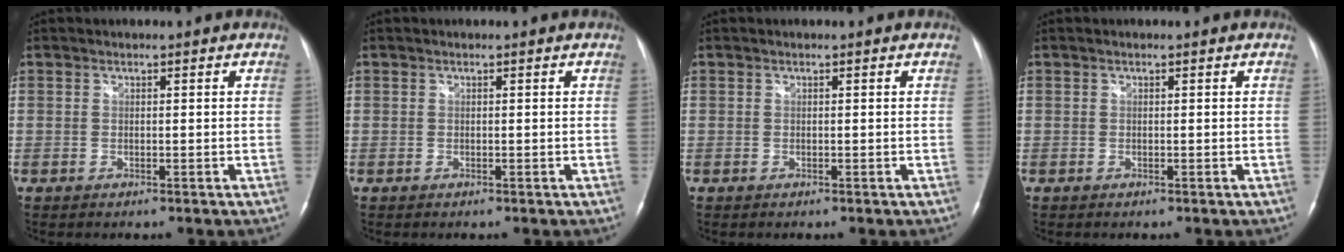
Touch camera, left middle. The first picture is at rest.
{"total": 0.0}
{"total": 0.0}
{"total": 0.0}